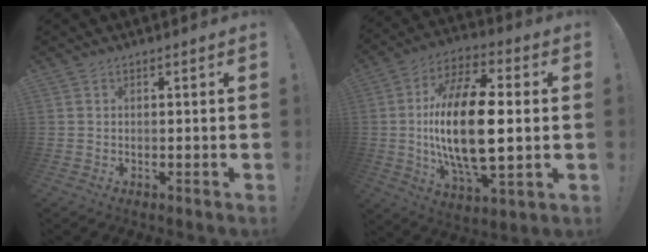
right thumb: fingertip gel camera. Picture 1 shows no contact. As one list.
[{"total": 22.8, "force": [-0.1, 10.1, 20.4], "torque": [-0.396, -0.006, -0.009]}]